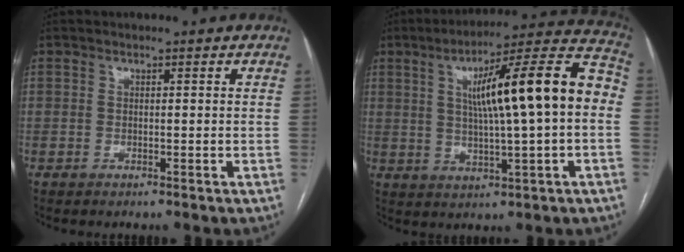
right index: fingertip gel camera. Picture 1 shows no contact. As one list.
[{"total": 17.7, "force": [1.9, 1.6, 17.5], "torque": [-0.261, 0.036, 0.025]}]